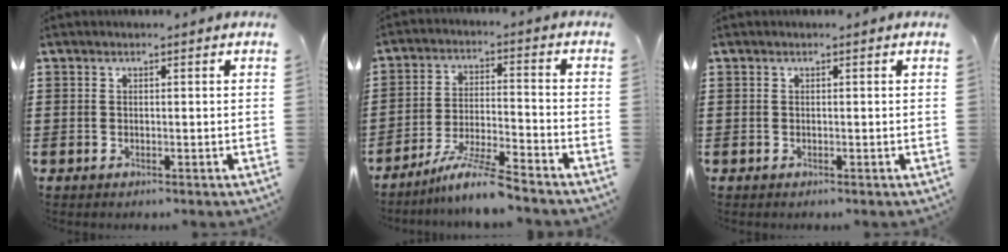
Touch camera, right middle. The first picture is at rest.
{"total": 7.5, "force": [-6.5, -0.3, 3.7], "torque": [-0.078, -0.013, -0.125]}
{"total": 0.0}